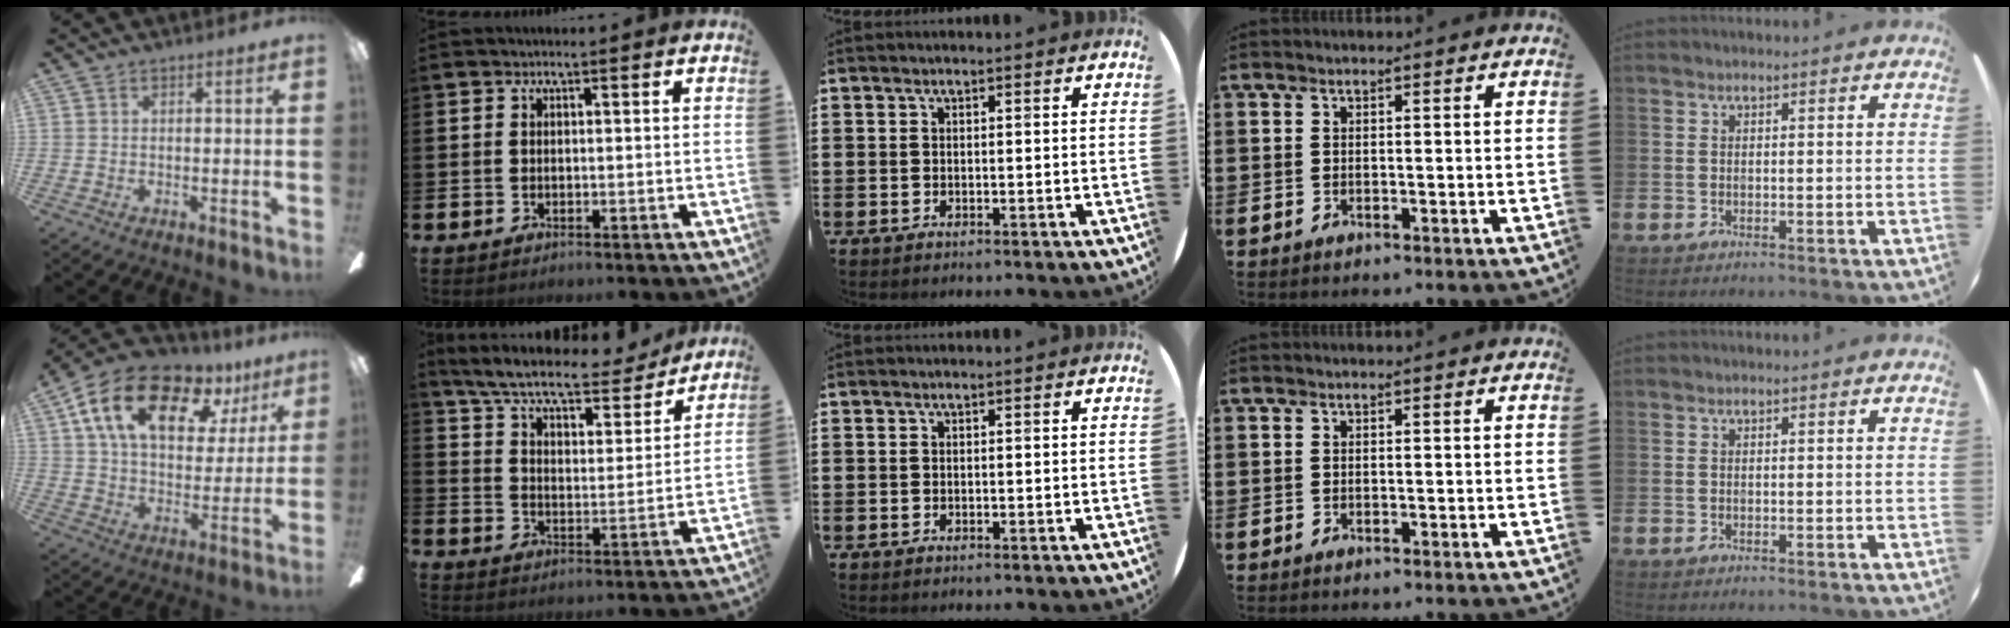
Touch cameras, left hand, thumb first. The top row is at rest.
{"thumb": {"total": 20.2, "force": [11.4, 10.8, 12.7], "torque": [-0.224, -0.046, 0.198]}, "index": {"total": 8.2, "force": [7.4, 1.4, 3.1], "torque": [-0.089, -0.050, 0.124]}}